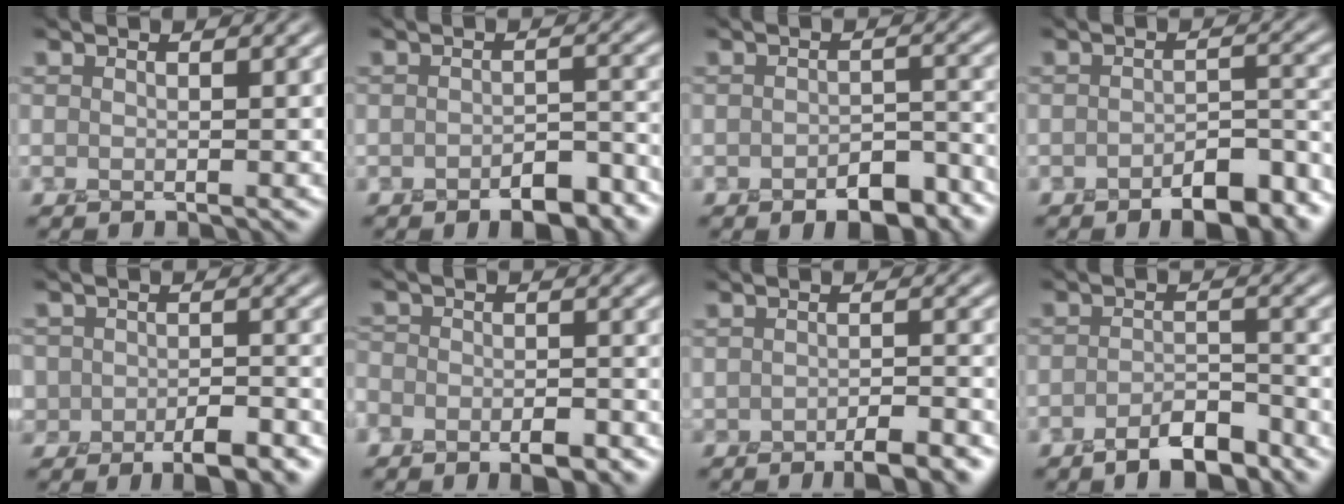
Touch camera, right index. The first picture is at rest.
{"total": 4.6, "force": [-2.9, 2.1, 2.9], "torque": [-0.039, -0.004, -0.034]}
{"total": 5.2, "force": [-3.2, 2.6, 3.2], "torque": [-0.041, -0.007, -0.039]}
{"total": 5.7, "force": [-3.6, 2.4, 3.7], "torque": [-0.047, 0.001, -0.048]}
{"total": 4.9, "force": [-2.5, 3.0, 3.0], "torque": [-0.033, -0.008, -0.040]}
{"total": 4.5, "force": [-2.9, 2.5, 2.4], "torque": [-0.029, 0.000, -0.051]}
{"total": 4.3, "force": [-2.7, 1.3, 3.1], "torque": [-0.045, -0.007, -0.036]}
{"total": 4.0, "force": [-2.8, 1.3, 2.5], "torque": [-0.037, 0.005, -0.050]}